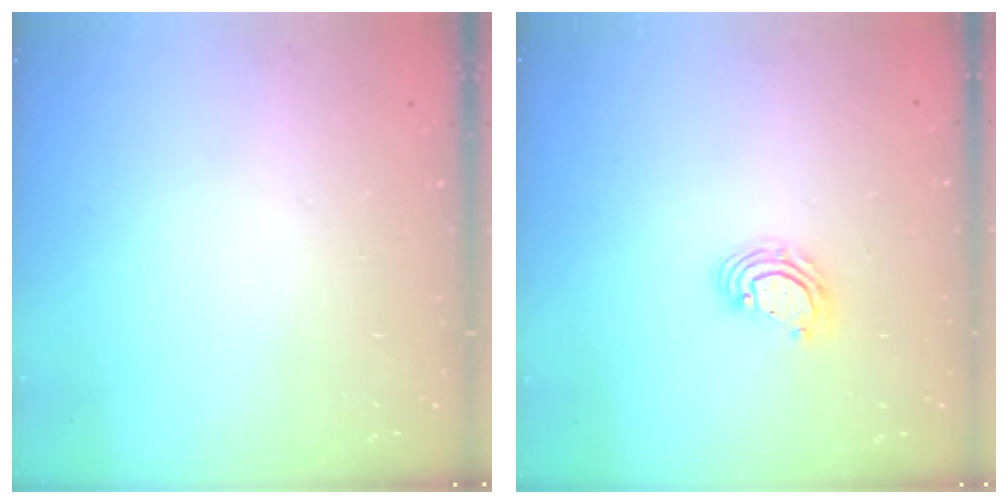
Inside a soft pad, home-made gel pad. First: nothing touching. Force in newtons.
{"total": 5.1, "press": 5.1, "slide": 0.4}